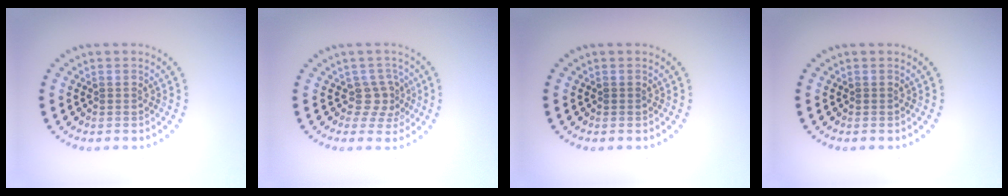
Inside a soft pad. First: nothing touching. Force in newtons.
{"total": 2.2, "press": 1.6, "slide": 1.6}
{"total": 0.0}
{"total": 0.0}